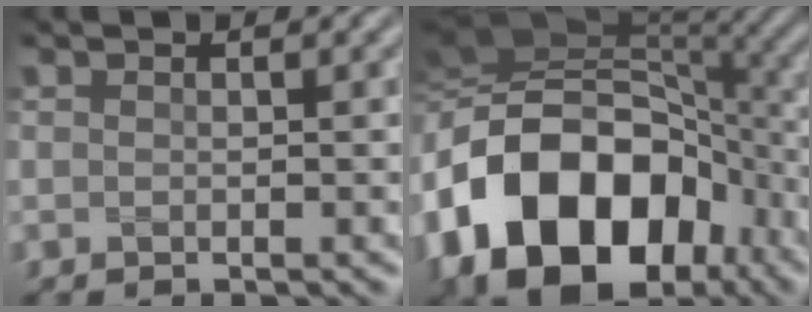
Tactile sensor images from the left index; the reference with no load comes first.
{"total": 17.3, "force": [-5.2, 11.9, 11.4], "torque": [-0.220, -0.005, -0.093]}